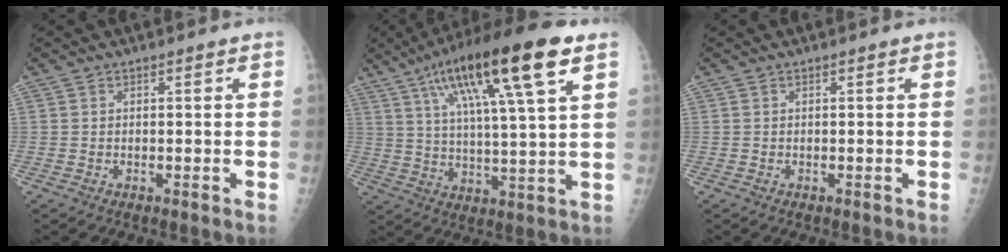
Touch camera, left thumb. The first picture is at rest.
{"total": 20.5, "force": [10.0, 3.6, 17.5], "torque": [-0.293, -0.005, 0.165]}
{"total": 0.0}